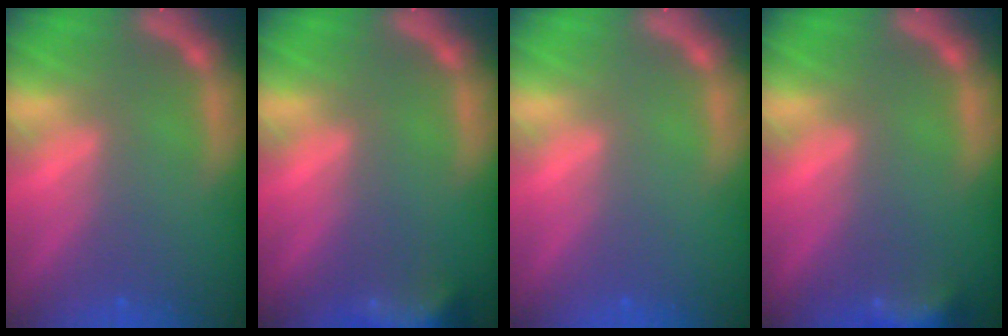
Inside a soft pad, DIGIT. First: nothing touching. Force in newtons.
{"total": 6.5}
{"total": 0.0}
{"total": 4.4}